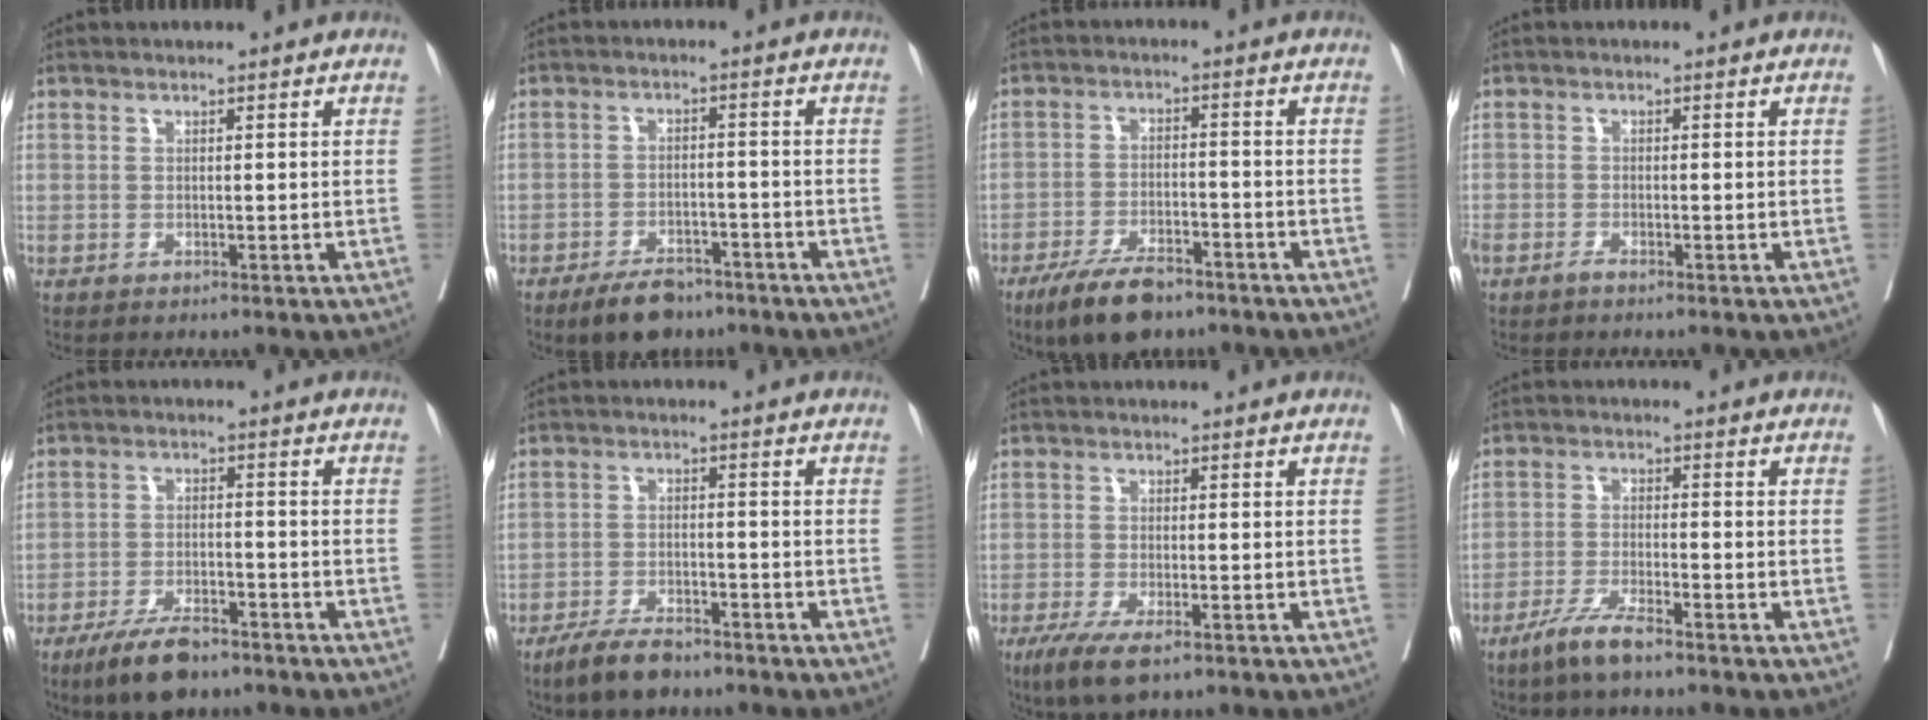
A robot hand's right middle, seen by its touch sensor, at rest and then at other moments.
{"total": 6.3, "force": [-4.8, 2.8, 3.0], "torque": [-0.053, -0.001, -0.076]}
{"total": 8.5, "force": [-6.3, 2.8, 5.0], "torque": [-0.093, -0.011, -0.111]}
{"total": 1.6, "force": [-1.3, 0.4, 0.8], "torque": [-0.016, -0.003, -0.024]}
{"total": 7.5, "force": [-5.7, 2.3, 4.4], "torque": [-0.082, -0.009, -0.099]}
{"total": 6.2, "force": [-5.0, 1.8, 3.2], "torque": [-0.064, -0.007, -0.090]}
{"total": 6.1, "force": [-3.9, 1.5, 4.4], "torque": [-0.079, -0.015, -0.064]}
{"total": 5.3, "force": [-4.0, 0.2, 3.5], "torque": [-0.071, -0.011, -0.079]}